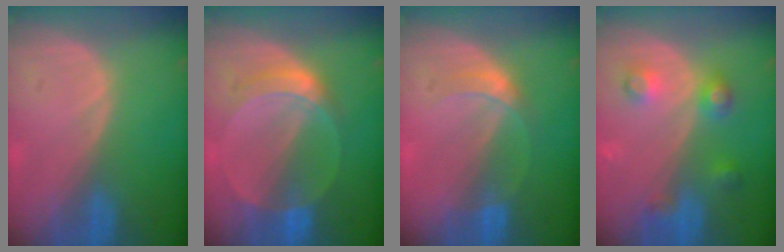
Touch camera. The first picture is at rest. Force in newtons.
{"total": 6.1, "press": 5.6, "slide": 2.2}
{"total": 3.3, "press": 3.3, "slide": 0.2}
{"total": 4.9, "press": 4.9, "slide": 0.2}